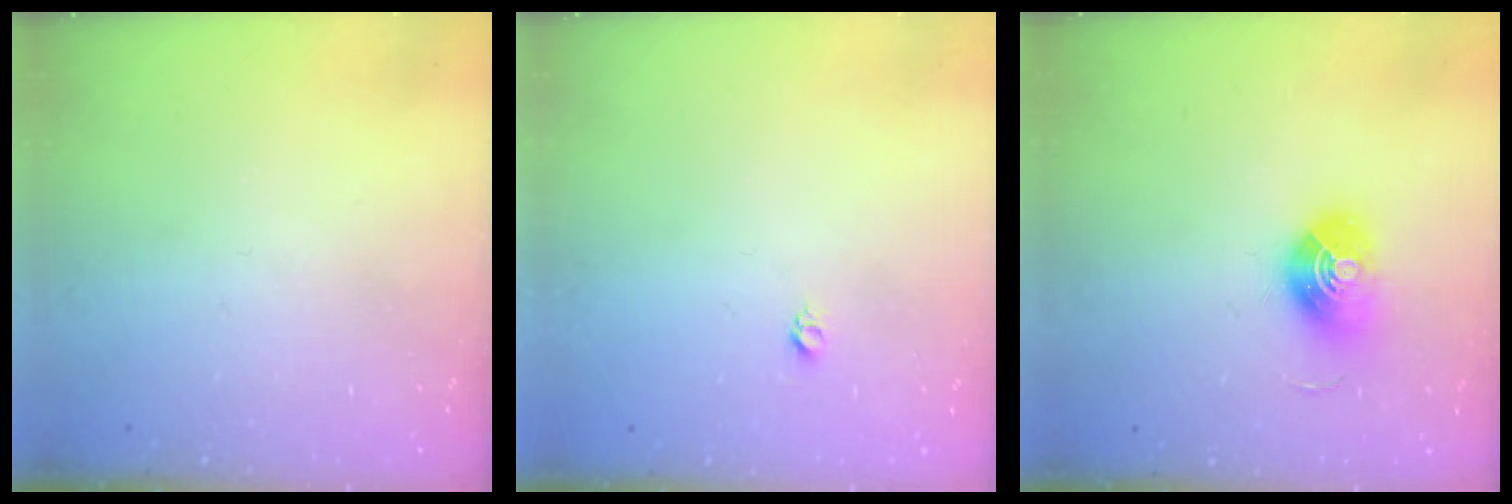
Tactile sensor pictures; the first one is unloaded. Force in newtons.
{"total": 3.0, "press": 2.9, "slide": 0.4}
{"total": 10.3, "press": 10.3, "slide": 0.5}